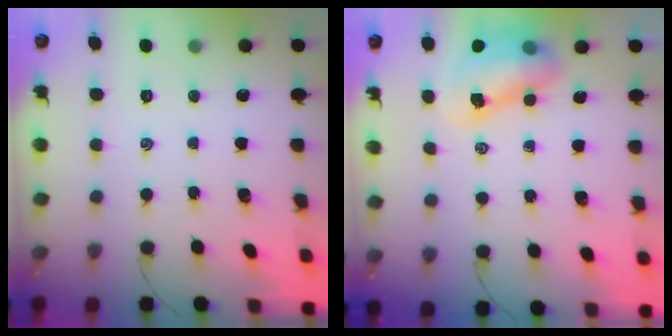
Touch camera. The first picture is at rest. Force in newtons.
{"total": 8.0, "press": 7.8, "slide": 1.7}